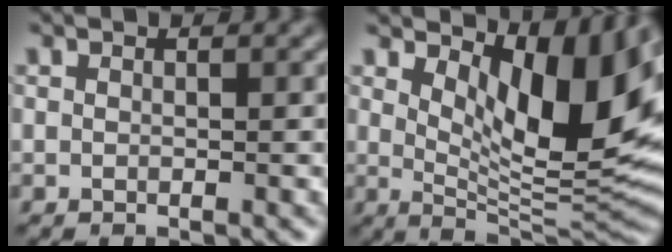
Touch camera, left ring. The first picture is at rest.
{"total": 10.8, "force": [3.7, 3.9, 9.3], "torque": [-0.135, -0.017, 0.068]}